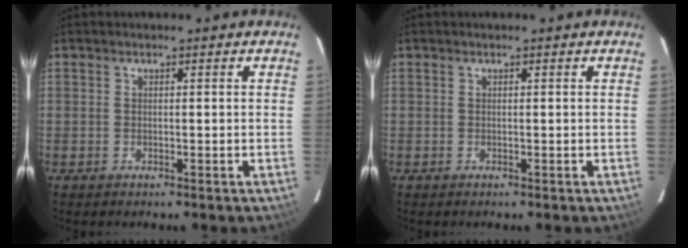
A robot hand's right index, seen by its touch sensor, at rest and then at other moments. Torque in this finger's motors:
{"motor_torque": [-0.03, 0.01, 0.03, 0.00]}